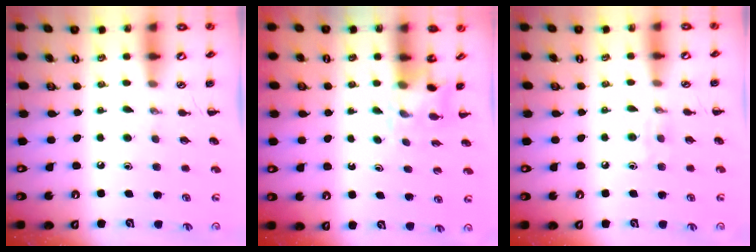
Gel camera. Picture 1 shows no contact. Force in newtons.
{"total": 2.9, "press": 2.7, "slide": 1.2}
{"total": 3.2, "press": 3.1, "slide": 1.0}